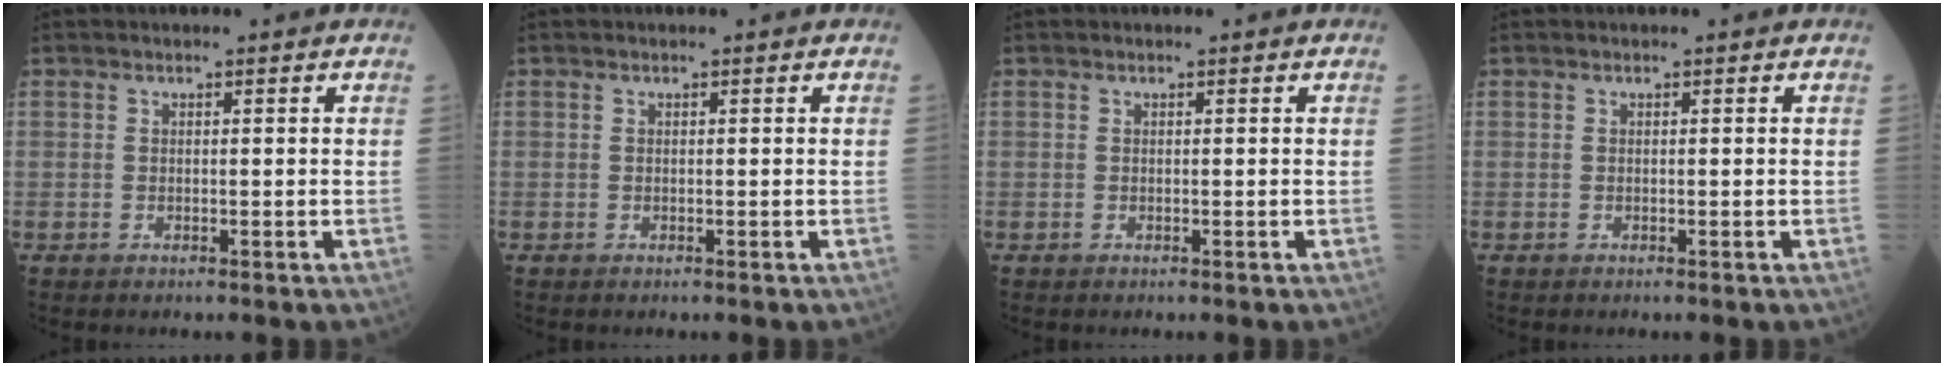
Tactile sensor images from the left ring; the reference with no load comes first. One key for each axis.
{"total": 0.0}
{"total": 0.0}
{"total": 0.0}